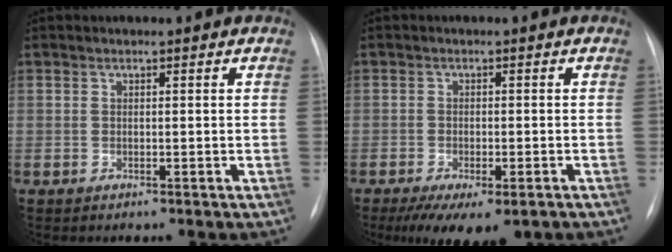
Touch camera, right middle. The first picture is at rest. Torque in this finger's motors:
{"motor_torque": [0.45, -0.64, -0.03, -0.01]}